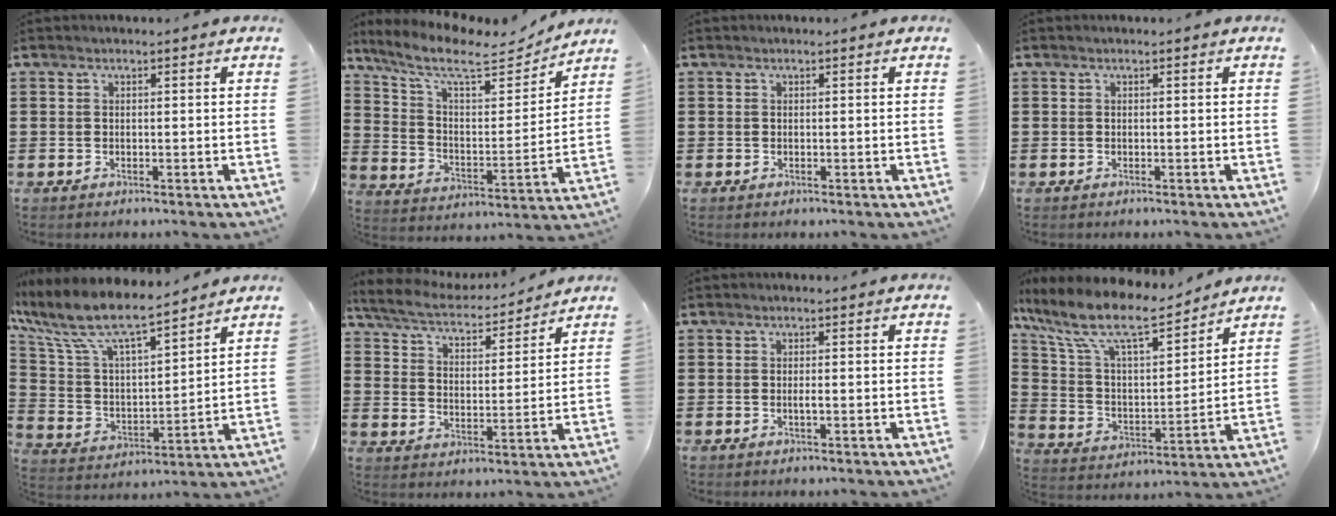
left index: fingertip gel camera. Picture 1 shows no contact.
{"total": 10.4, "force": [8.5, 2.1, 5.6], "torque": [-0.142, -0.045, 0.144]}
{"total": 0.0}
{"total": 0.0}
{"total": 9.7, "force": [8.1, 1.9, 5.1], "torque": [-0.133, -0.051, 0.137]}
{"total": 5.6, "force": [5.3, 0.6, 1.8], "torque": [-0.061, -0.032, 0.088]}
{"total": 1.0, "force": [-0.1, 0.1, 1.0], "torque": [-0.017, -0.004, -0.001]}
{"total": 11.2, "force": [8.9, 2.5, 6.3], "torque": [-0.157, -0.051, 0.151]}